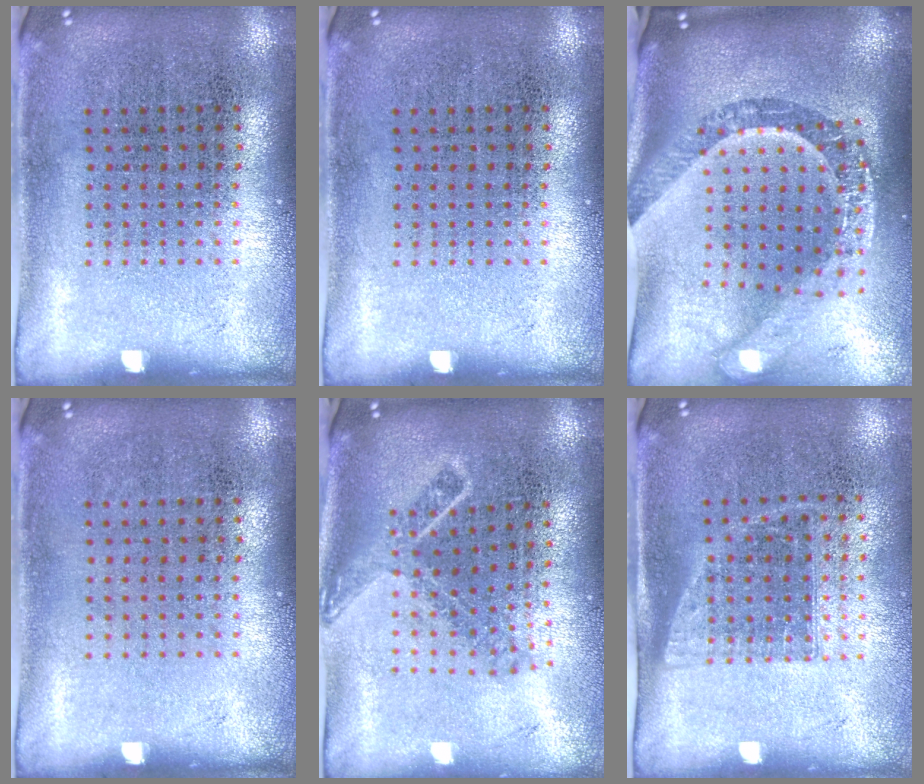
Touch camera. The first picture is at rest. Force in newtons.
{"total": 0.0}
{"total": 3.3, "press": 2.4, "slide": 2.3}
{"total": 0.0}
{"total": 1.8, "press": 1.3, "slide": 1.3}
{"total": 1.1, "press": 0.9, "slide": 0.6}